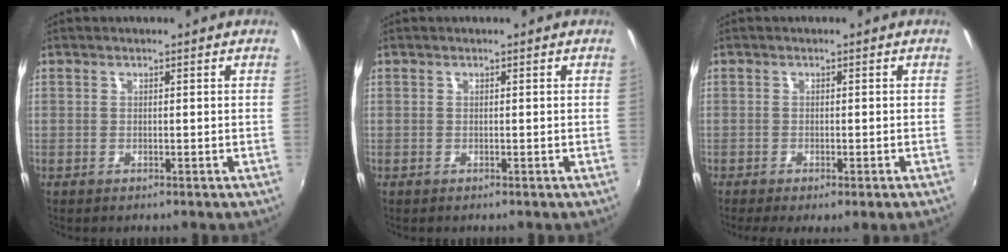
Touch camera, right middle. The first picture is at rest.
{"total": 0.0}
{"total": 3.1, "force": [-2.0, 0.1, 2.4], "torque": [-0.040, -0.018, -0.029]}